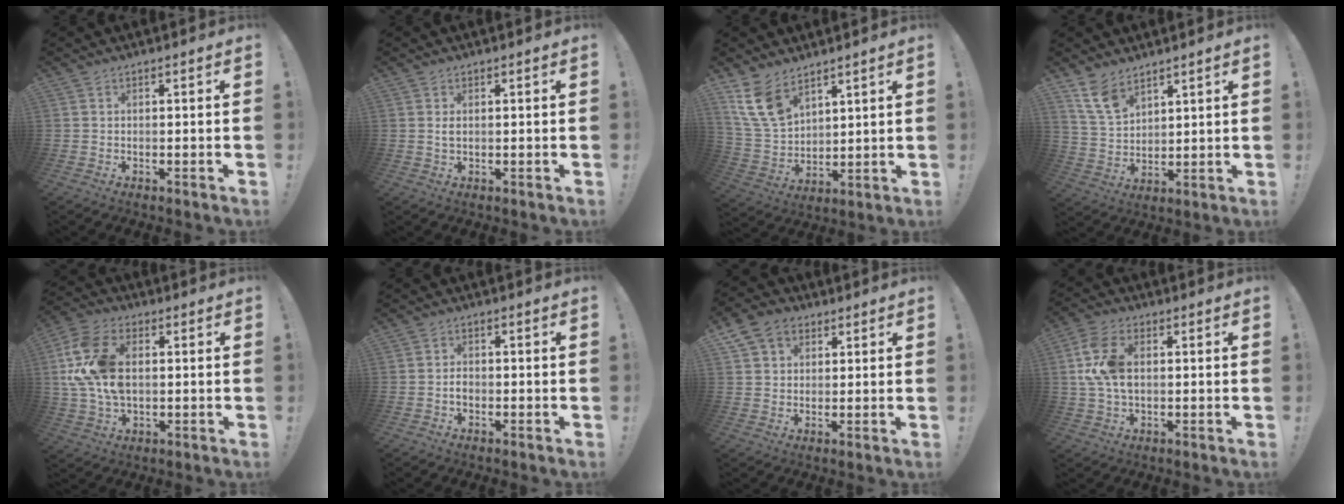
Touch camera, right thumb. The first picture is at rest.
{"total": 1.3, "force": [0.2, 0.7, 1.1], "torque": [-0.020, 0.001, 0.003]}
{"total": 12.8, "force": [8.4, 7.4, 6.2], "torque": [-0.129, -0.044, 0.167]}
{"total": 9.5, "force": [7.0, 4.9, 4.2], "torque": [-0.082, -0.038, 0.140]}
{"total": 16.1, "force": [1.8, 10.9, 11.8], "torque": [-0.229, 0.000, 0.034]}
{"total": 2.2, "force": [-1.1, 1.4, 1.2], "torque": [-0.017, 0.006, -0.020]}
{"total": 8.3, "force": [4.0, 6.6, 3.3], "torque": [-0.058, -0.006, 0.082]}
{"total": 11.6, "force": [1.4, 7.3, 8.9], "torque": [-0.183, 0.005, 0.029]}